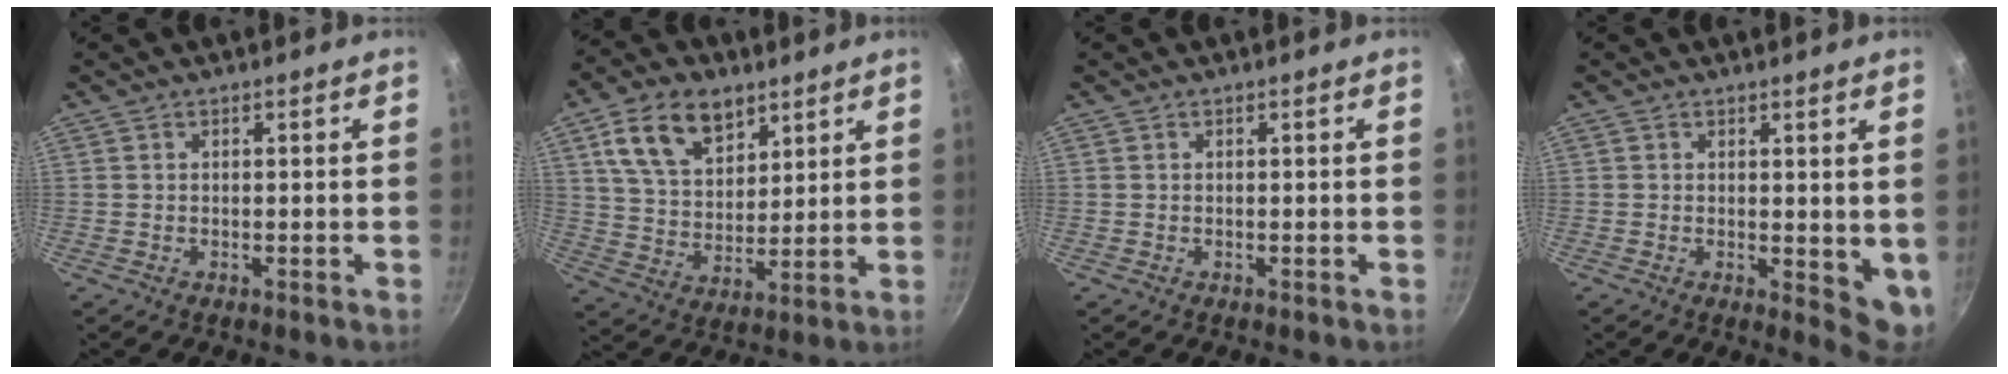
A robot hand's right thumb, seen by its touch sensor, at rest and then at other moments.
{"total": 14.1, "force": [7.3, 8.8, 8.3], "torque": [-0.117, -0.021, 0.135]}
{"total": 0.0}
{"total": 5.6, "force": [1.0, 2.8, 4.8], "torque": [-0.054, -0.016, 0.014]}